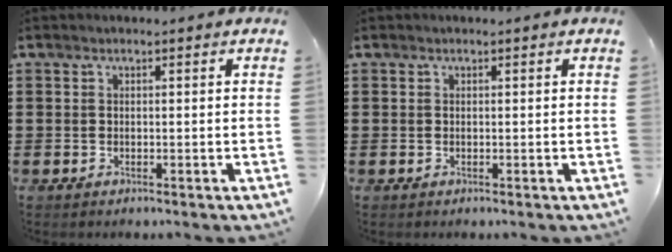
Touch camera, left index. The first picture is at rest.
{"total": 0.0}